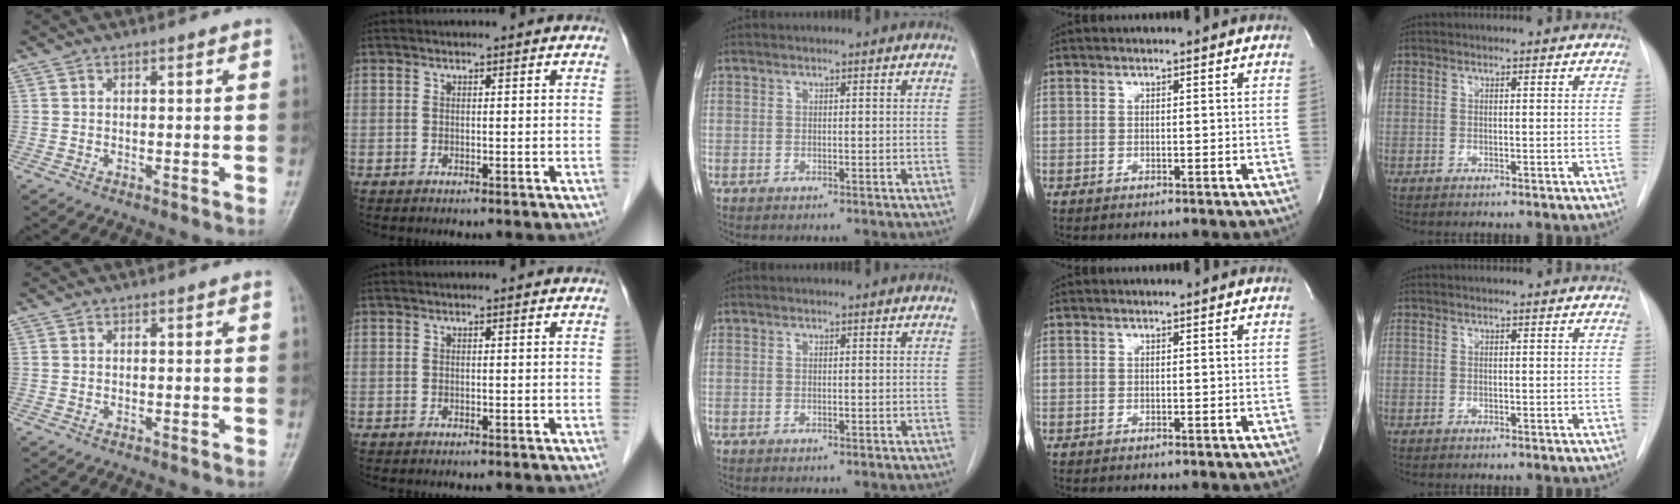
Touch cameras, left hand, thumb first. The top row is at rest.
{}